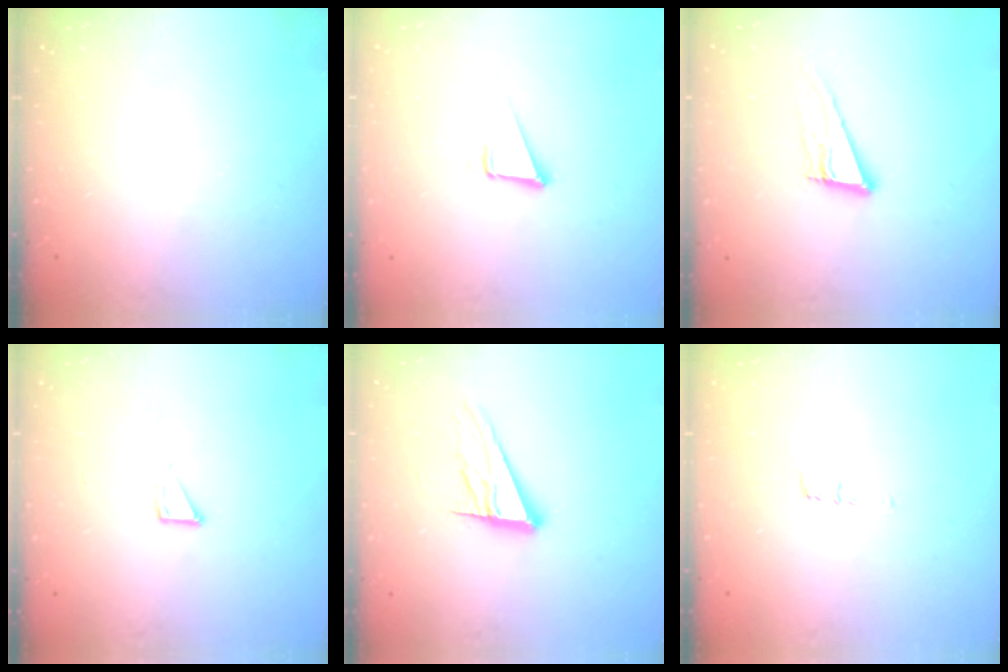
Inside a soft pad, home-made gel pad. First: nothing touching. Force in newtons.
{"total": 4.4, "press": 3.8, "slide": 2.3}
{"total": 12.4, "press": 11.9, "slide": 3.3}
{"total": 2.7, "press": 2.7, "slide": 0.2}
{"total": 12.4, "press": 12.2, "slide": 2.2}
{"total": 6.6, "press": 6.2, "slide": 2.3}